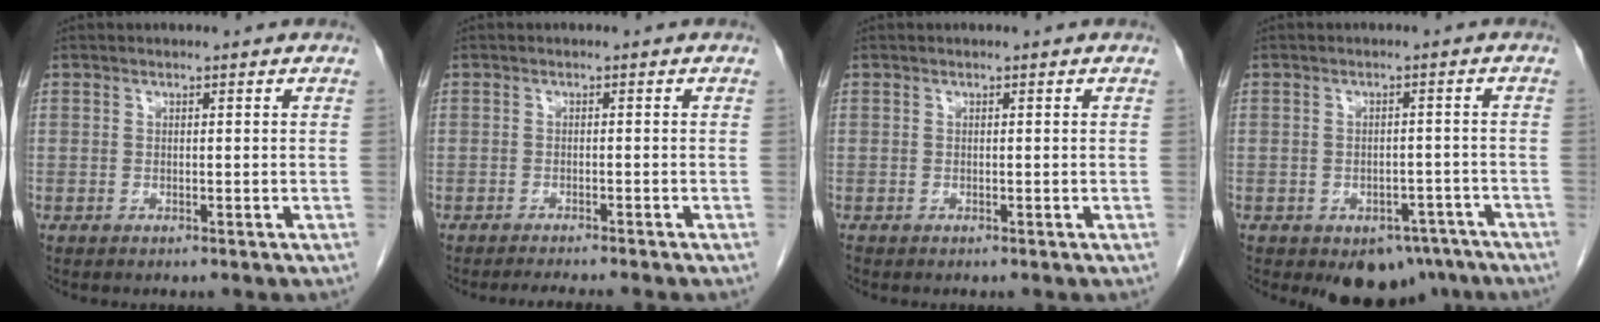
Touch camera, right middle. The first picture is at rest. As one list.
[{"total": 4.3, "force": [-3.9, -0.2, 1.9], "torque": [-0.017, -0.008, -0.055]}, {"total": 0.0}, {"total": 7.3, "force": [-5.2, 4.2, 3.0], "torque": [-0.017, 0.010, -0.064]}]